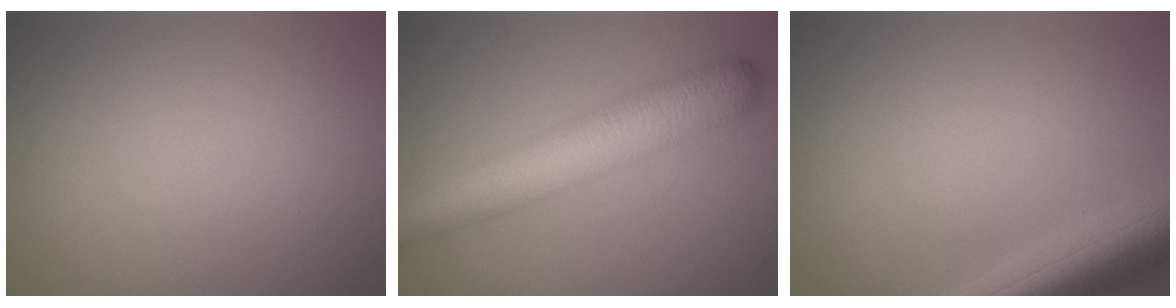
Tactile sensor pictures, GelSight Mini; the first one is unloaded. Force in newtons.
{"total": 7.6, "press": 7.6, "slide": 0.2}
{"total": 7.0, "press": 7.0, "slide": 0.4}